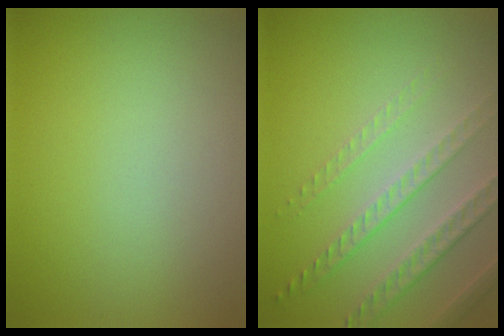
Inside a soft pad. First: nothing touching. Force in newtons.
{"total": 4.5, "press": 3.1, "slide": 3.3}